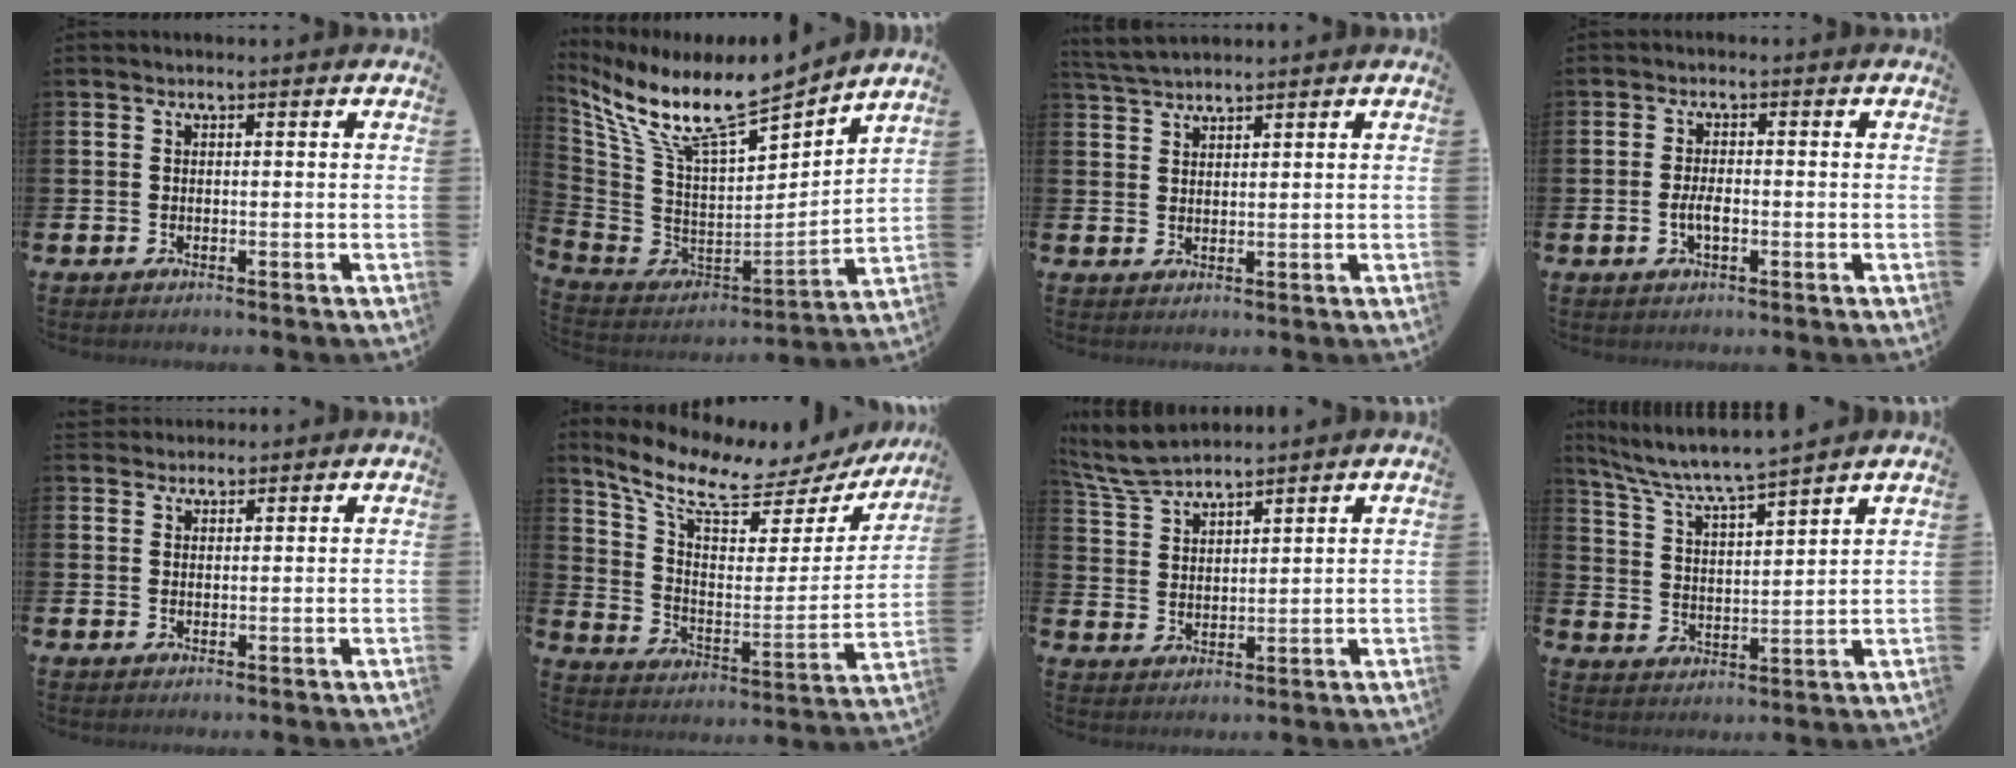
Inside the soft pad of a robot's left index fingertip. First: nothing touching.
{"total": 11.3, "force": [9.7, 1.9, 5.5], "torque": [-0.143, -0.077, 0.166]}
{"total": 3.1, "force": [3.0, 0.4, 0.6], "torque": [-0.026, -0.006, 0.059]}
{"total": 2.6, "force": [-0.6, 1.1, 2.2], "torque": [-0.028, -0.003, -0.015]}
{"total": 2.2, "force": [2.1, 0.8, -0.2], "torque": [0.006, -0.005, 0.038]}
{"total": 9.1, "force": [7.6, 3.3, 3.8], "torque": [-0.110, -0.053, 0.125]}
{"total": 6.0, "force": [5.8, 0.9, 1.5], "torque": [-0.056, -0.019, 0.108]}
{"total": 6.4, "force": [6.1, 0.1, 2.0], "torque": [-0.067, -0.043, 0.101]}